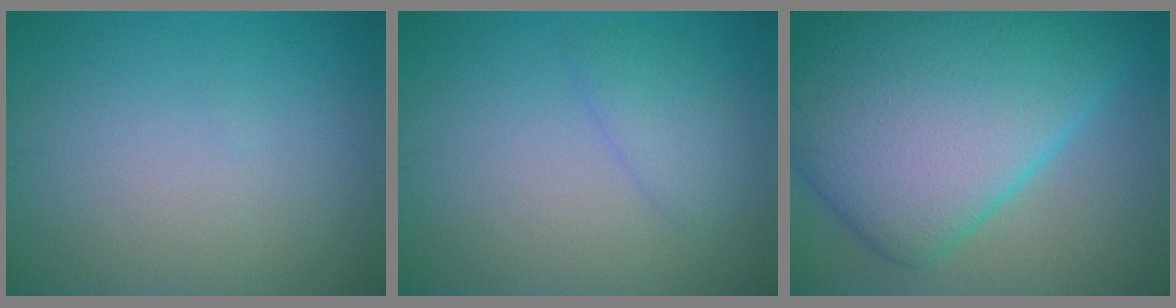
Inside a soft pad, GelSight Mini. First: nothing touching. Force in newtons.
{"total": 2.0, "press": 2.0, "slide": 0.2}
{"total": 16.2, "press": 16.2, "slide": 0.3}